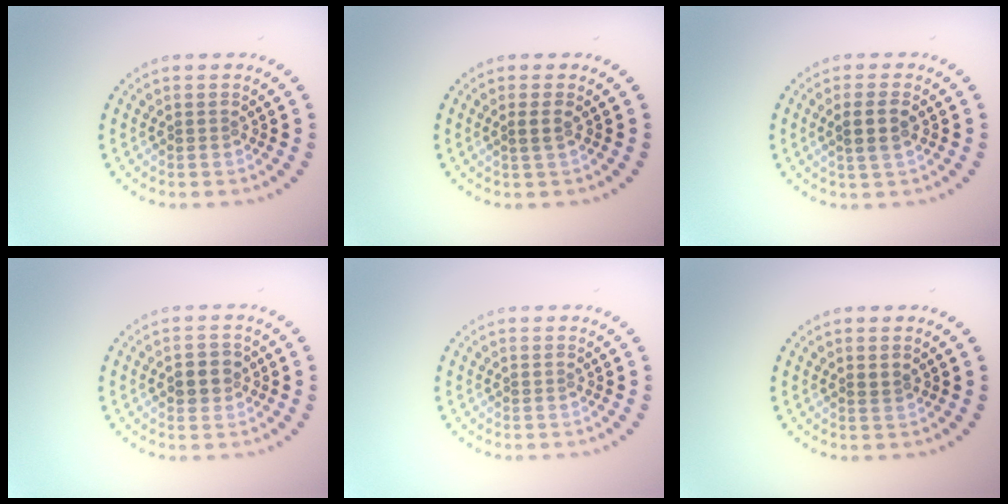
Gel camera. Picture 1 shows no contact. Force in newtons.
{"total": 1.0, "press": 0.8, "slide": 0.5}
{"total": 2.4, "press": 2.2, "slide": 0.9}
{"total": 2.2, "press": 2.2, "slide": 0.4}
{"total": 0.0}
{"total": 0.7, "press": 0.6, "slide": 0.3}